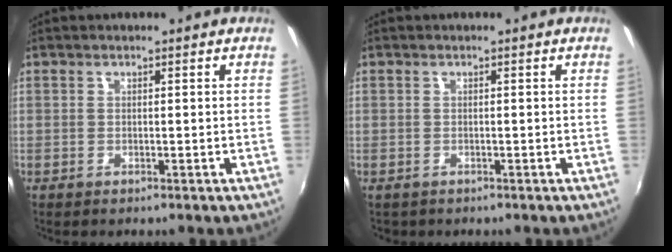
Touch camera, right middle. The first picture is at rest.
{"total": 0.8, "force": [-0.5, 0.6, 0.1], "torque": [-0.006, -0.003, -0.006]}